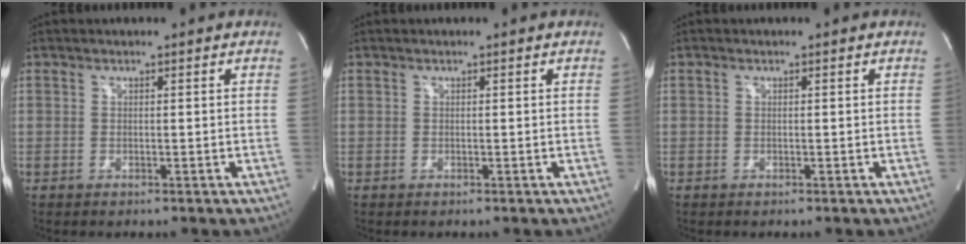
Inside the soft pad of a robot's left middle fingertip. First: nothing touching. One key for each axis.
{"total": 0.0}
{"total": 0.0}